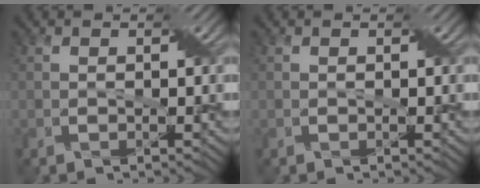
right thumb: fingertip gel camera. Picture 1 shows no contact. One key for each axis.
{"total": 0.0}